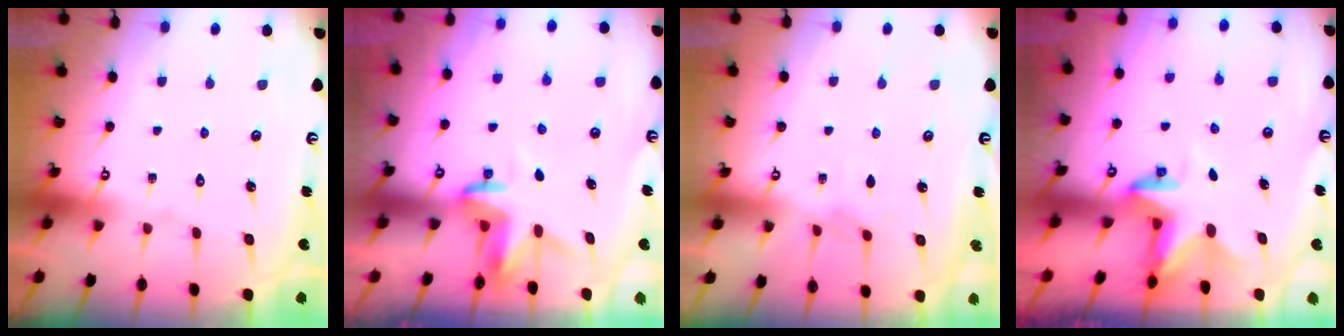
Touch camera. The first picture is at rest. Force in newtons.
{"total": 3.5, "press": 3.5, "slide": 0.2}
{"total": 3.7, "press": 3.6, "slide": 0.6}
{"total": 2.8, "press": 2.8, "slide": 0.2}